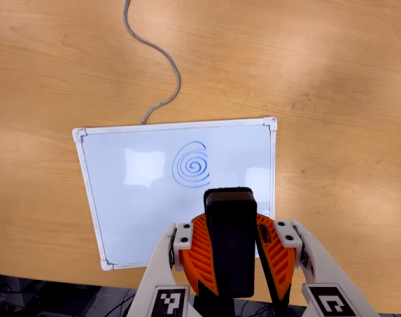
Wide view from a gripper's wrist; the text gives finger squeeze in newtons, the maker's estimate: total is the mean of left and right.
{"total": 12.1, "left": 10.8, "right": 13.5}